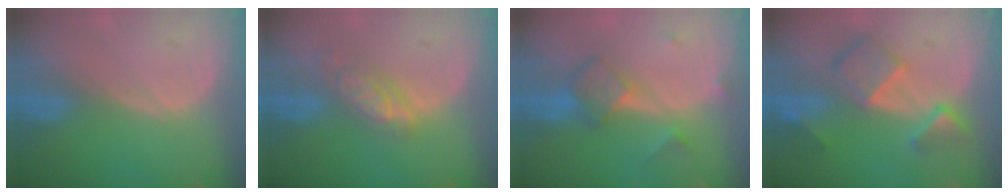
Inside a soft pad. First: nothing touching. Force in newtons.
{"total": 5.5, "press": 5.0, "slide": 2.4}
{"total": 5.9, "press": 5.2, "slide": 2.9}
{"total": 7.8, "press": 6.7, "slide": 3.9}